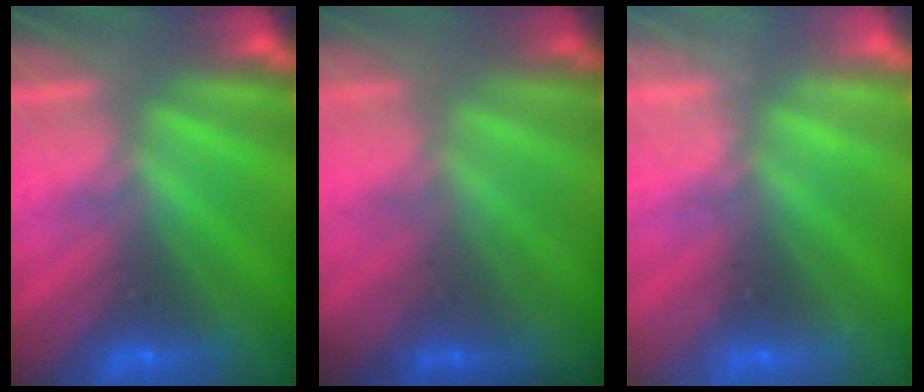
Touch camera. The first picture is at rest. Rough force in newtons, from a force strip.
{"total": 1.8}
{"total": 2.2}